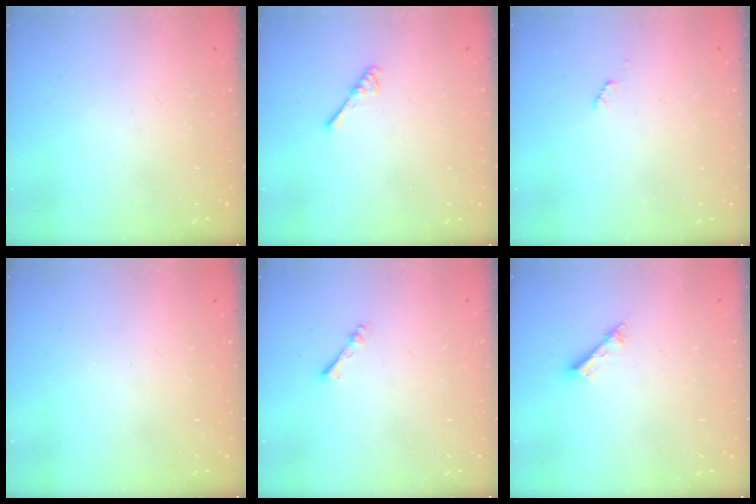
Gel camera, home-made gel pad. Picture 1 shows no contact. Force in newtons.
{"total": 2.7, "press": 2.6, "slide": 0.4}
{"total": 2.5, "press": 2.5, "slide": 0.4}
{"total": 0.0}
{"total": 1.1, "press": 1.1, "slide": 0.2}
{"total": 2.5, "press": 2.5, "slide": 0.1}